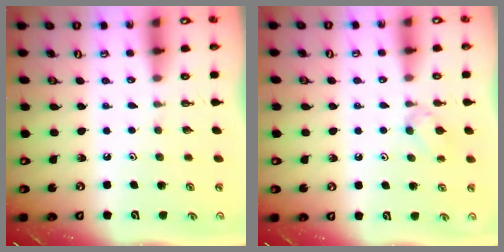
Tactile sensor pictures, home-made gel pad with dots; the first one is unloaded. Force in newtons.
{"total": 5.7, "press": 5.7, "slide": 0.9}